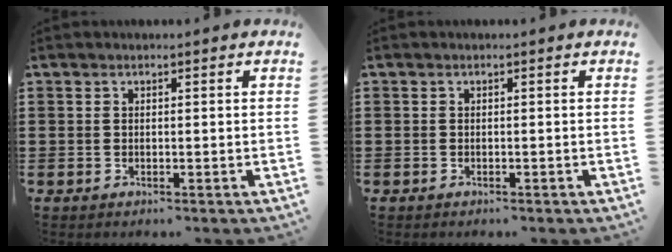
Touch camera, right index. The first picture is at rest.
{"total": 0.6, "force": [-0.5, -0.3, 0.0], "torque": [0.001, -0.003, -0.009]}